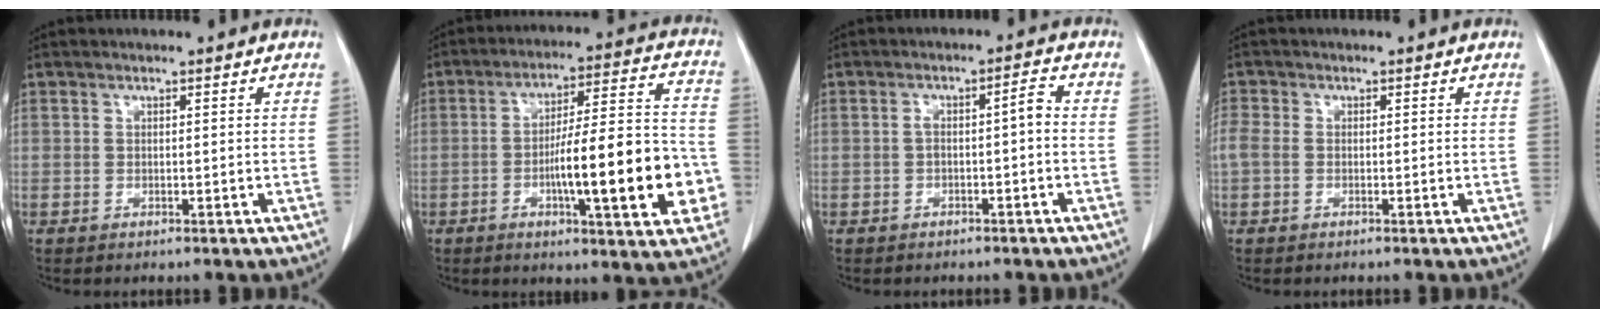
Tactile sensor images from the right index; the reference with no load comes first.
{"total": 18.0, "force": [-4.5, 2.8, 17.2], "torque": [-0.232, 0.019, -0.059]}
{"total": 3.0, "force": [-0.6, 0.6, 2.9], "torque": [-0.045, 0.017, -0.007]}
{"total": 3.0, "force": [-0.4, 2.2, 2.0], "torque": [-0.067, 0.011, -0.005]}